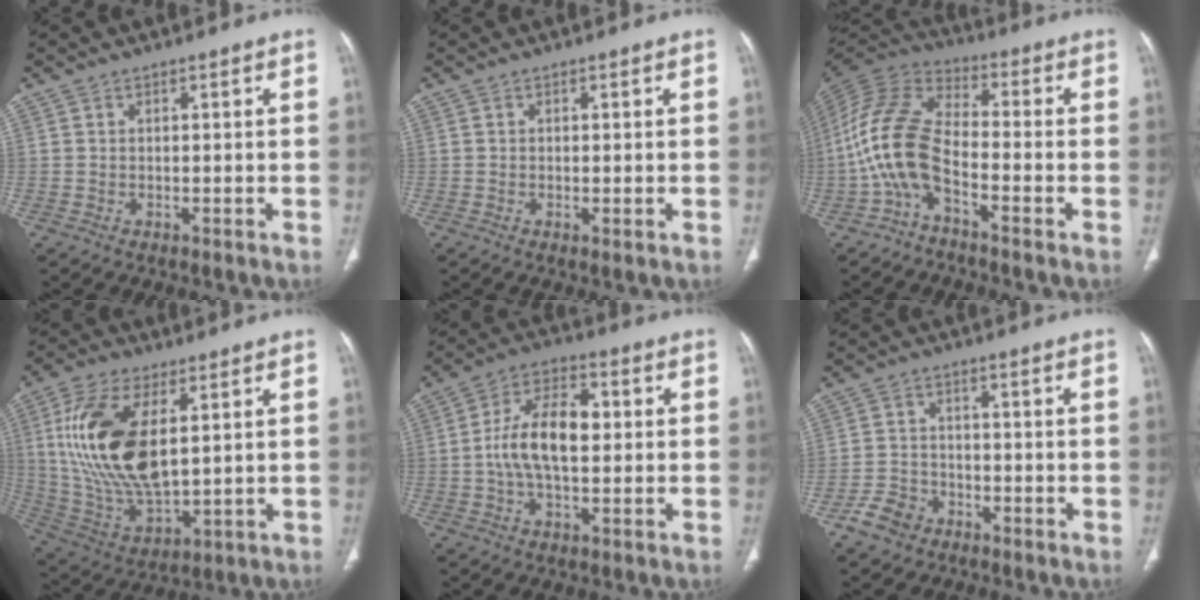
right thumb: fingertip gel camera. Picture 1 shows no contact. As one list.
[{"total": 0.7, "force": [-0.1, 0.2, 0.7], "torque": [-0.017, -0.004, -0.003]}, {"total": 11.8, "force": [-4.4, 5.3, 9.7], "torque": [-0.211, 0.055, -0.102]}, {"total": 20.8, "force": [4.6, 10.1, 17.5], "torque": [-0.353, -0.021, 0.095]}, {"total": 12.0, "force": [0.3, 6.3, 10.2], "torque": [-0.187, 0.024, -0.001]}, {"total": 5.3, "force": [-3.3, 3.8, 1.6], "torque": [-0.022, 0.025, -0.059]}]